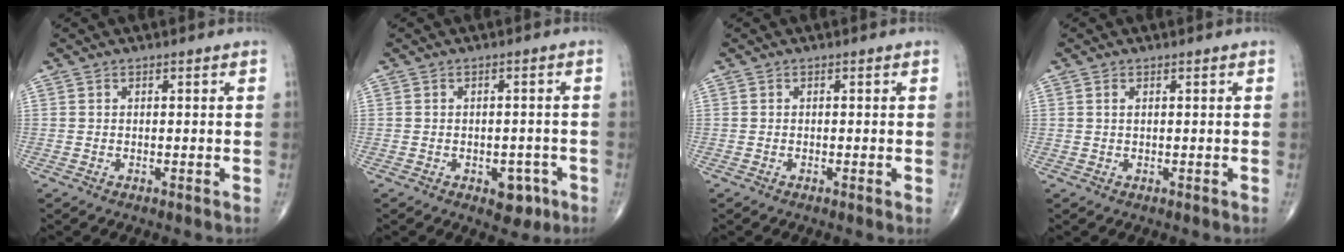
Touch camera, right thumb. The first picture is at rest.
{"total": 4.5, "force": [-2.1, 2.8, 2.9], "torque": [-0.011, 0.012, -0.021]}
{"total": 0.6, "force": [-0.1, 0.0, 0.6], "torque": [-0.013, -0.002, -0.003]}
{"total": 0.7, "force": [0.3, 0.2, 0.6], "torque": [-0.014, 0.006, 0.006]}